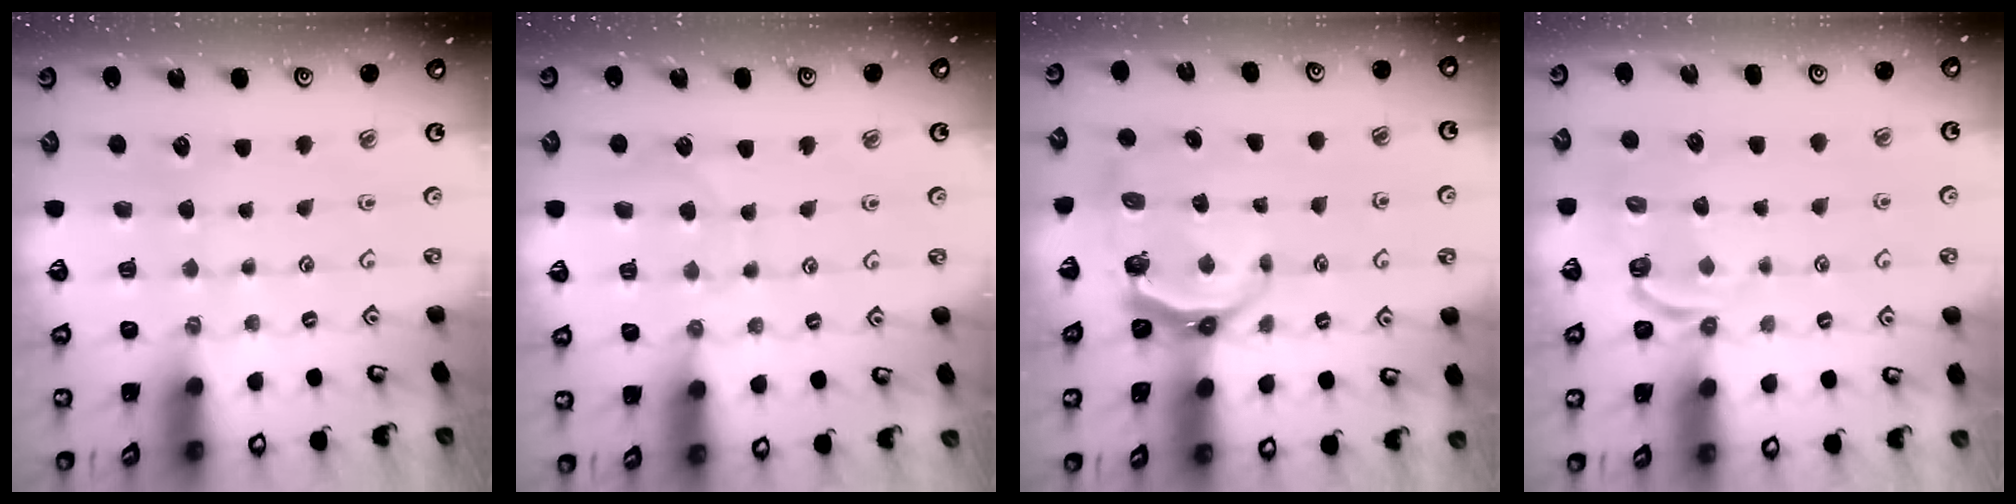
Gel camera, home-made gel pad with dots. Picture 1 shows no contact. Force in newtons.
{"total": 7.0, "press": 6.9, "slide": 0.4}
{"total": 6.8, "press": 5.8, "slide": 3.7}
{"total": 3.8, "press": 2.8, "slide": 2.5}